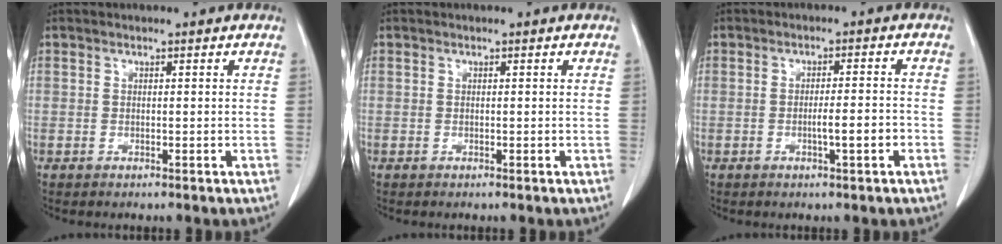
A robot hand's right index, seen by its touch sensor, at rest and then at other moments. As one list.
[{"total": 0.0}, {"total": 3.7, "force": [-1.3, 0.1, 3.4], "torque": [-0.055, -0.001, -0.020]}]